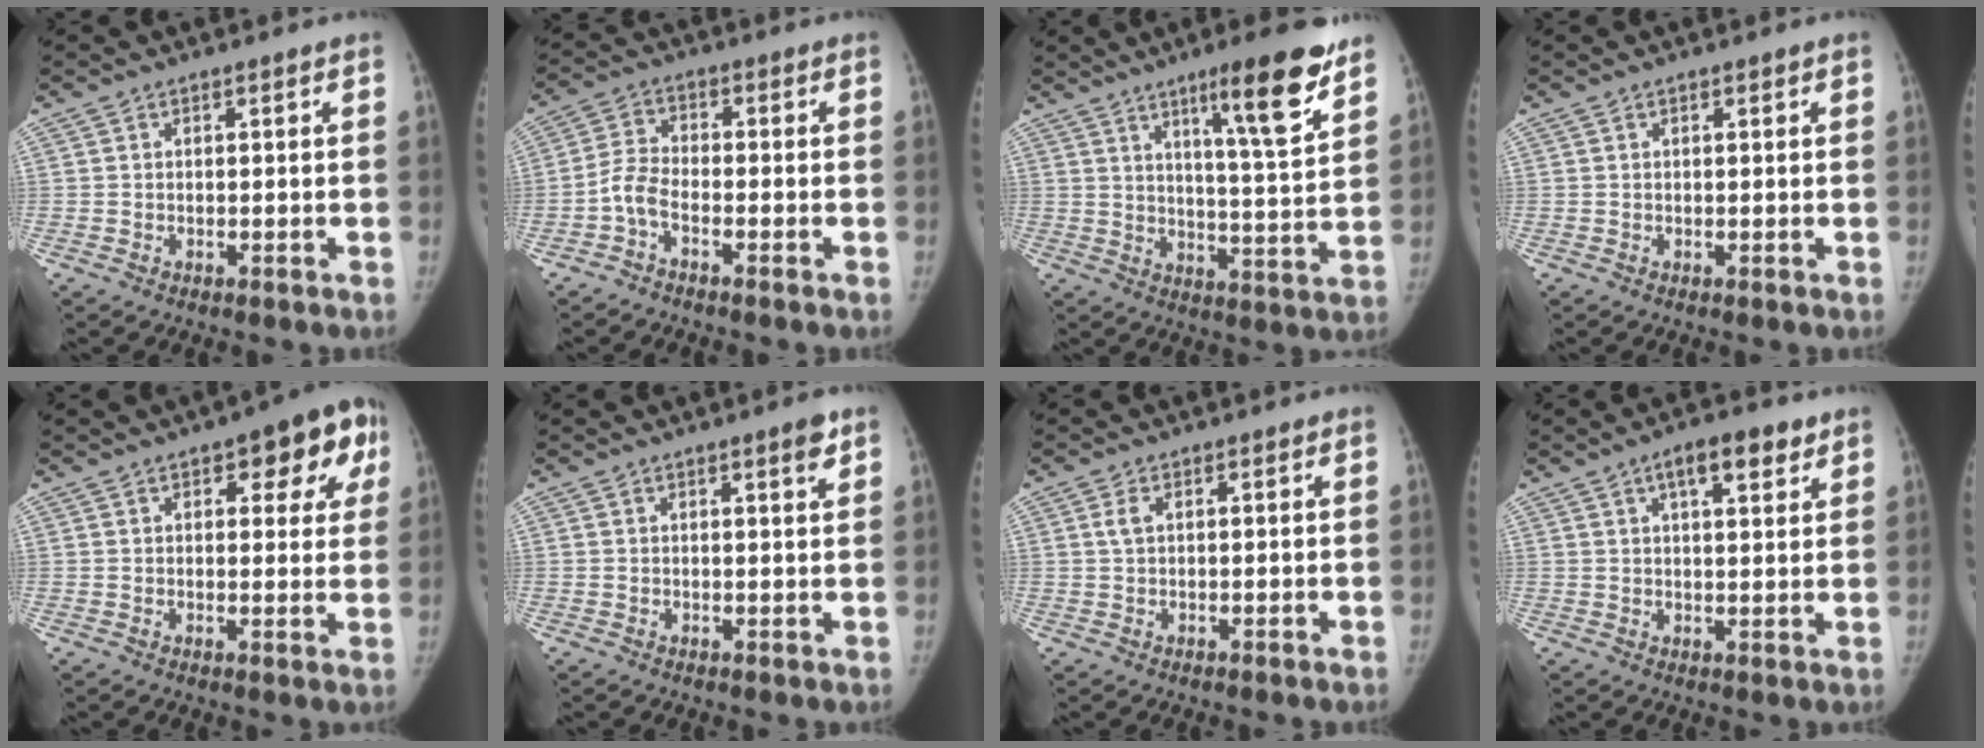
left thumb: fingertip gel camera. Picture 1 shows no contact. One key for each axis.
{"total": 4.3, "fx": -2.5, "fy": 1.9, "fz": 2.9, "tx": -0.062, "ty": 0.018, "tz": -0.059}
{"total": 14.4, "fx": 8.9, "fy": 1.7, "fz": 11.2, "tx": -0.150, "ty": -0.054, "tz": 0.136}
{"total": 0.6, "fx": 0.4, "fy": 0.2, "fz": 0.4, "tx": -0.006, "ty": 0.000, "tz": 0.004}
{"total": 11.7, "fx": 5.1, "fy": 5.1, "fz": 9.2, "tx": -0.063, "ty": 0.000, "tz": 0.053}
{"total": 2.5, "fx": 1.6, "fy": 0.4, "fz": 1.9, "tx": -0.024, "ty": -0.009, "tz": 0.021}
{"total": 2.4, "fx": 0.8, "fy": 1.3, "fz": 1.9, "tx": -0.041, "ty": 0.005, "tz": 0.017}
{"total": 7.3, "fx": 4.0, "fy": 2.7, "fz": 5.5, "tx": -0.066, "ty": -0.011, "tz": 0.058}